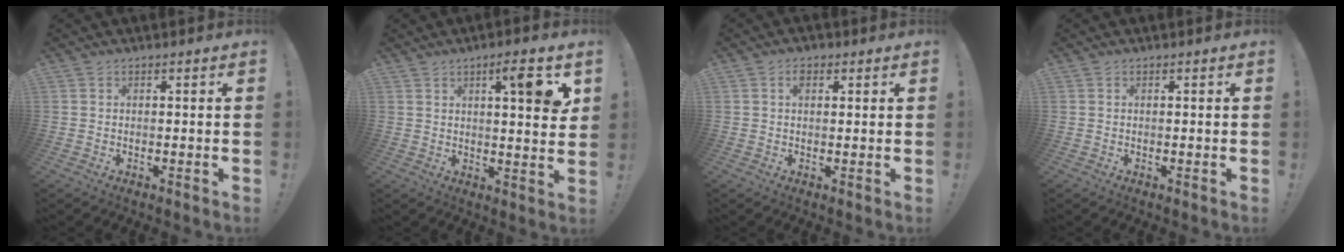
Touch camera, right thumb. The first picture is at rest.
{"total": 8.7, "force": [3.7, 1.7, 7.7], "torque": [-0.085, -0.021, 0.048]}
{"total": 3.2, "force": [1.3, 1.9, 2.3], "torque": [-0.026, -0.003, 0.018]}
{"total": 0.0}